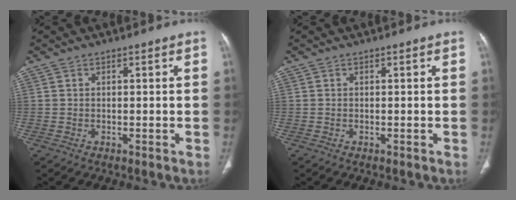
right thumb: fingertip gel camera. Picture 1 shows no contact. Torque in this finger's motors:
{"motor_torque": [0.03, -0.14, 0.33, 0.15, 0.03]}